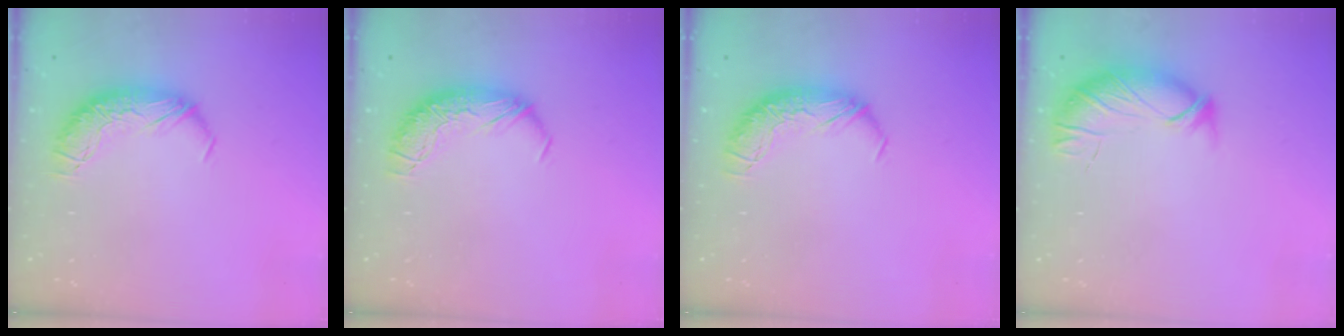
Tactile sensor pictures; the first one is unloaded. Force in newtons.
{"total": 0.0}
{"total": 0.0}
{"total": 3.6, "press": 3.1, "slide": 1.9}